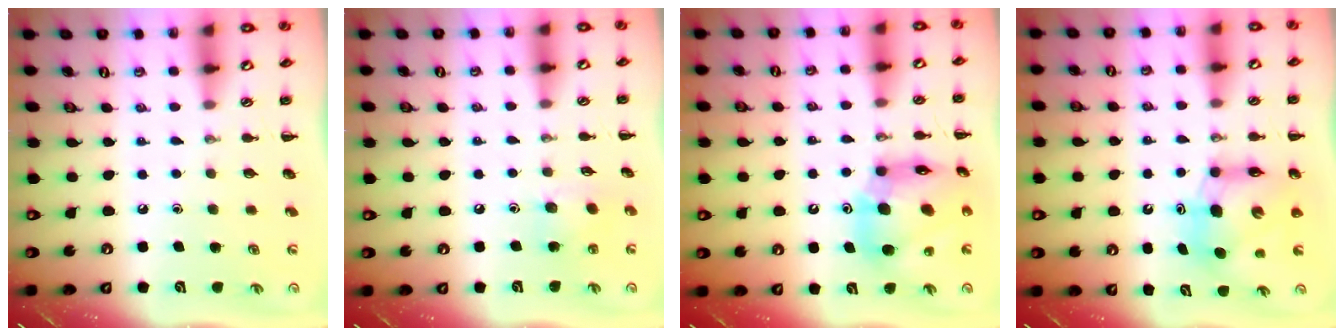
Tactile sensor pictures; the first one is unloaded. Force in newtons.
{"total": 6.5, "press": 6.5, "slide": 0.6}
{"total": 16.2, "press": 15.4, "slide": 4.8}
{"total": 8.7, "press": 8.6, "slide": 1.3}